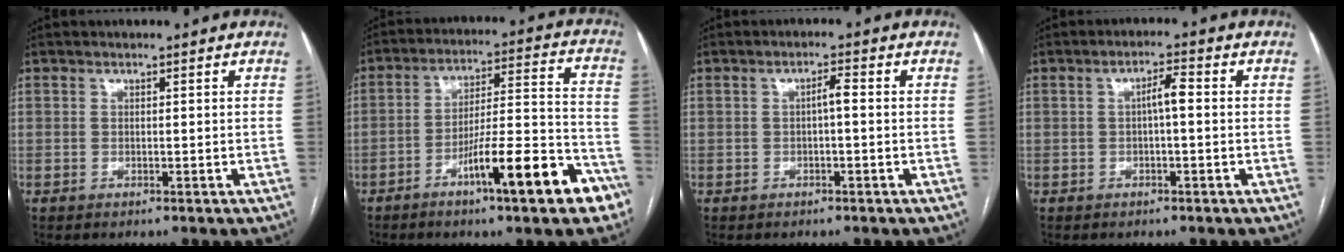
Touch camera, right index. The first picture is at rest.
{"total": 15.7, "force": [-8.7, 1.9, 12.9], "torque": [-0.178, 0.016, -0.126]}
{"total": 1.9, "force": [-0.2, 0.3, 1.9], "torque": [-0.031, 0.005, -0.003]}
{"total": 2.9, "force": [0.0, 0.5, 2.9], "torque": [-0.048, 0.008, 0.000]}